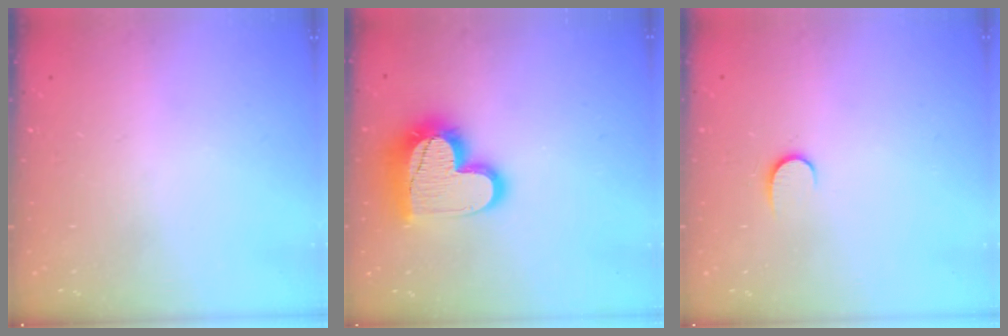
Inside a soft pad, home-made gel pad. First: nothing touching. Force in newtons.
{"total": 18.9, "press": 18.9, "slide": 1.4}
{"total": 5.7, "press": 5.7, "slide": 0.5}